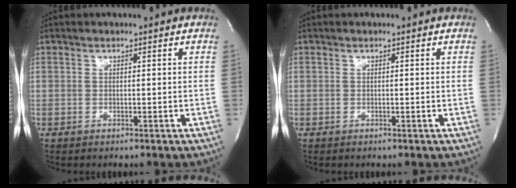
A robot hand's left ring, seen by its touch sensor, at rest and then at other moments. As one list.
[{"total": 0.0}]